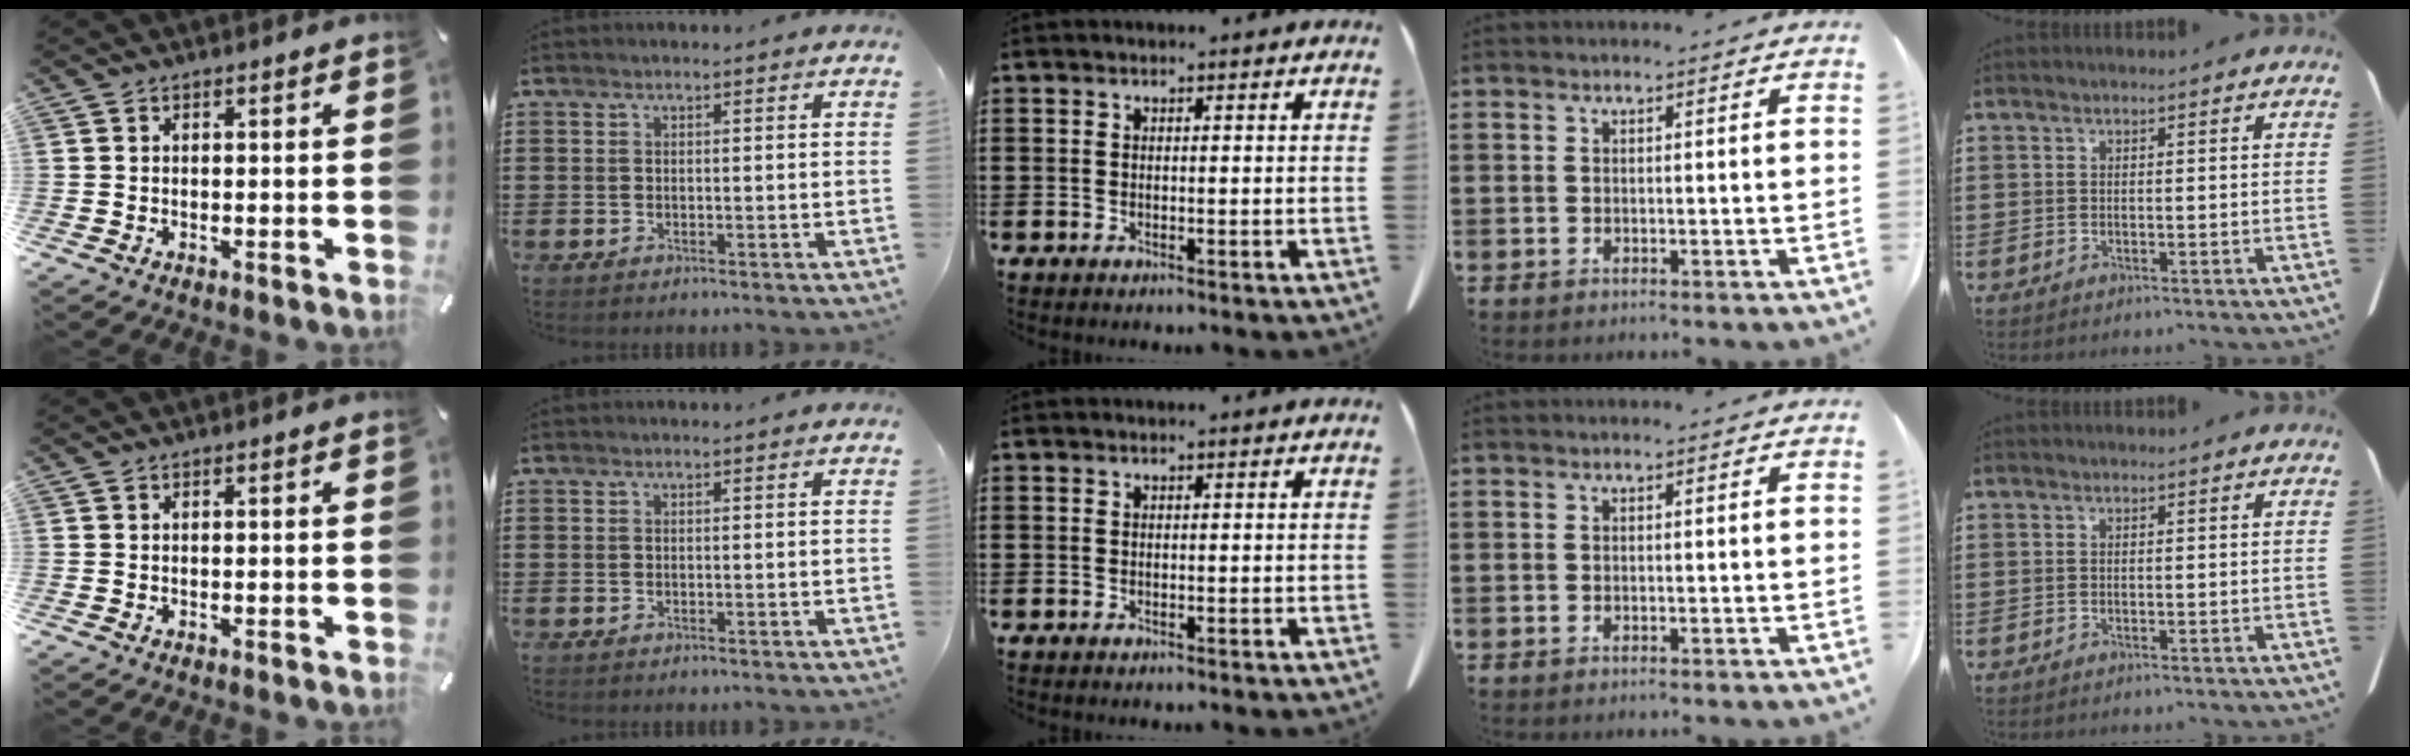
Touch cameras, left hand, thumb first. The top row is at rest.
{}